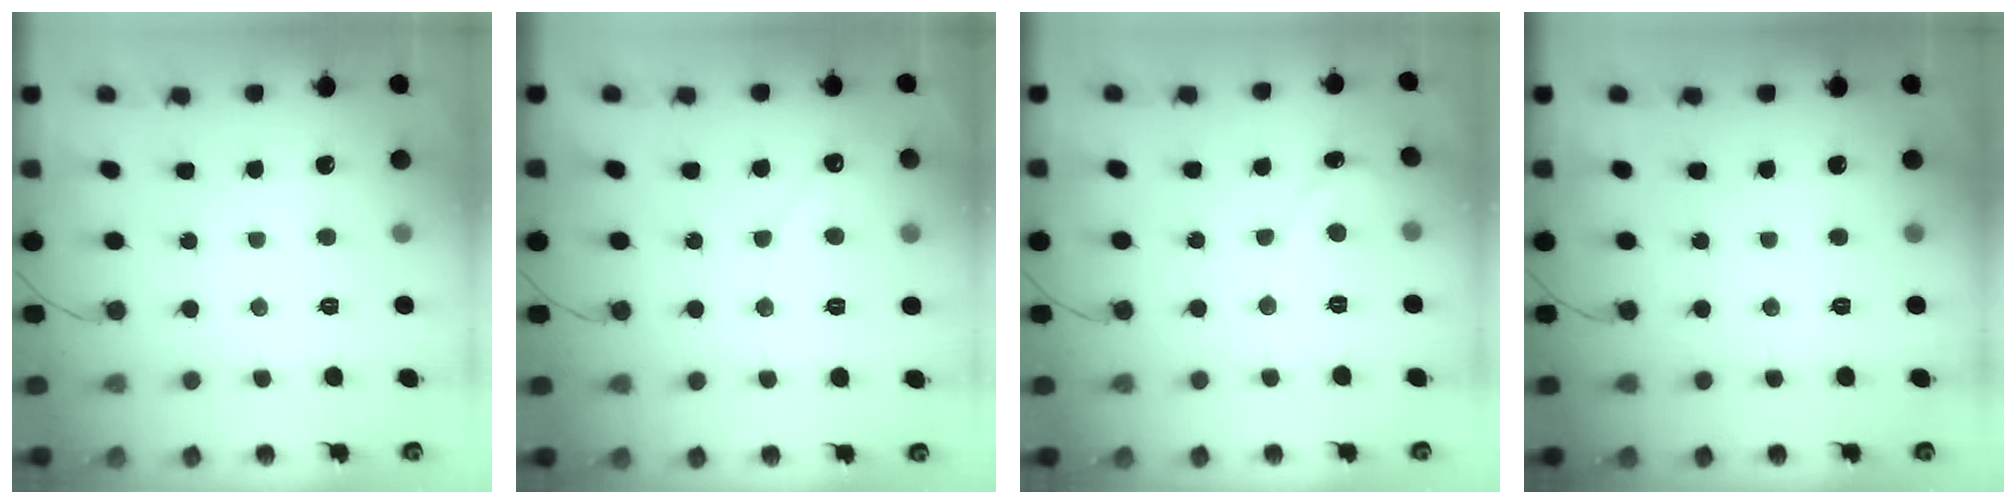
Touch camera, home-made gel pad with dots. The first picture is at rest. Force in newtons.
{"total": 3.7, "press": 3.6, "slide": 0.4}
{"total": 0.0}
{"total": 0.0}